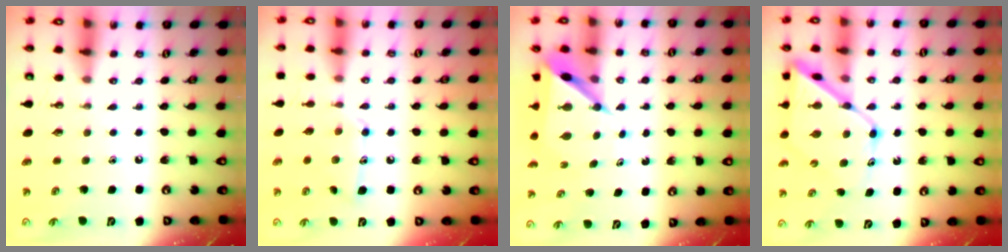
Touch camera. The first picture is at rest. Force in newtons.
{"total": 9.6, "press": 9.6, "slide": 0.5}
{"total": 7.2, "press": 7.2, "slide": 0.5}
{"total": 14.7, "press": 14.6, "slide": 1.4}